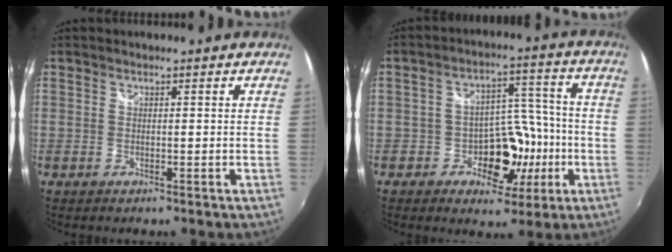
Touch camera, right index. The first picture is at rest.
{"total": 11.1, "force": [-4.0, 8.3, 6.2], "torque": [-0.106, 0.023, -0.050]}